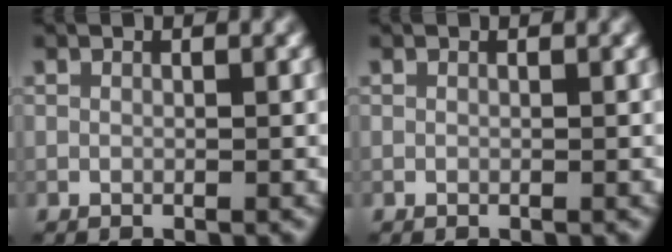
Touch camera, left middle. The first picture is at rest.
{"total": 0.0}